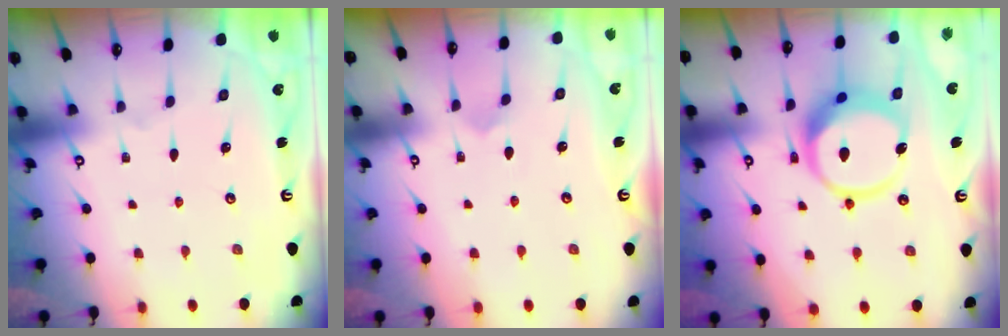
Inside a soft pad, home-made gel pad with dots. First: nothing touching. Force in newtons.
{"total": 3.9, "press": 3.9, "slide": 0.3}
{"total": 14.3, "press": 14.2, "slide": 1.8}